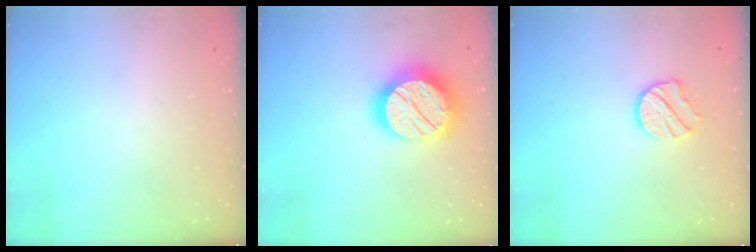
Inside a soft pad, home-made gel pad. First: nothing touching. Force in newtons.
{"total": 20.0, "press": 19.9, "slide": 1.5}
{"total": 8.9, "press": 8.9, "slide": 0.4}